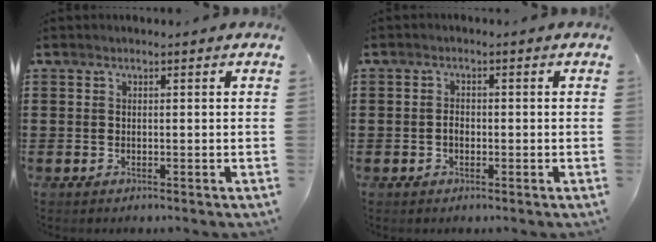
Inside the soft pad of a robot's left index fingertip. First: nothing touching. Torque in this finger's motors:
{"motor_torque": [0.04, 0.07, 0.05, -0.05]}